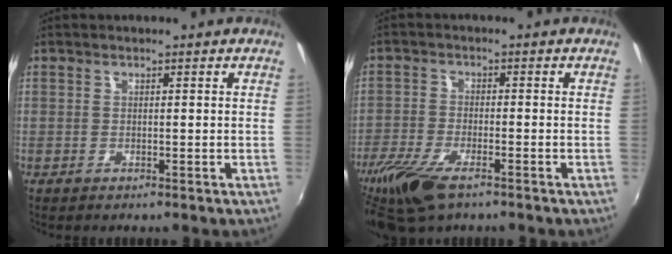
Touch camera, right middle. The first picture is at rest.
{"total": 11.8, "force": [-8.1, 4.1, 7.6], "torque": [-0.183, -0.037, -0.156]}